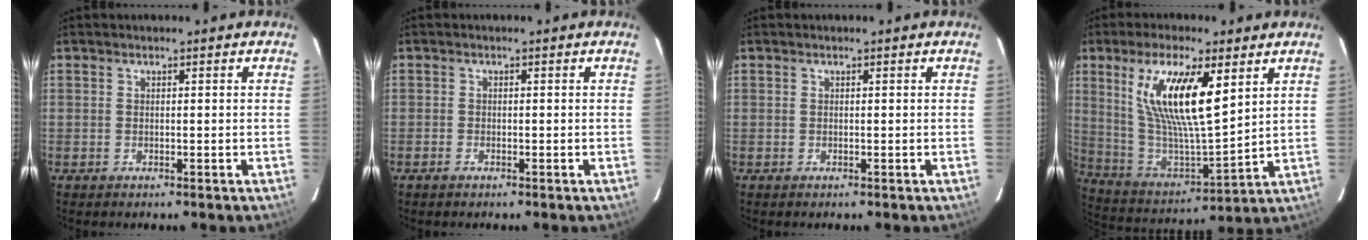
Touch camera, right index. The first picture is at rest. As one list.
[{"total": 1.0, "force": [-0.8, 0.5, 0.4], "torque": [-0.011, -0.001, -0.018]}, {"total": 0.0}, {"total": 18.1, "force": [7.4, 5.3, 15.6], "torque": [-0.294, -0.003, 0.148]}]